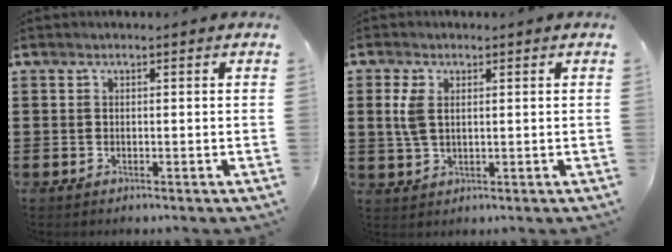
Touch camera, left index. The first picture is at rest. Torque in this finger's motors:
{"motor_torque": [0.74, -0.09, 0.29, 0.05]}